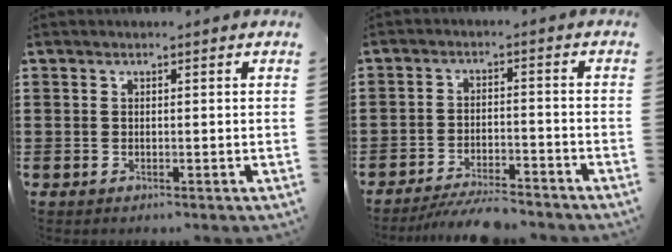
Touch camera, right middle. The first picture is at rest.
{"total": 5.3, "force": [-5.0, 0.7, 1.8], "torque": [-0.034, 0.001, -0.097]}